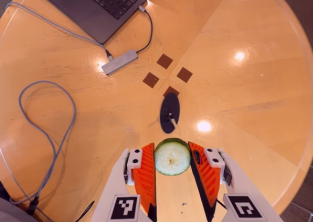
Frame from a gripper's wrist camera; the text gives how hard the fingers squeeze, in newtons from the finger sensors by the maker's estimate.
{"total": 8.7, "left": 9.0, "right": 8.4}